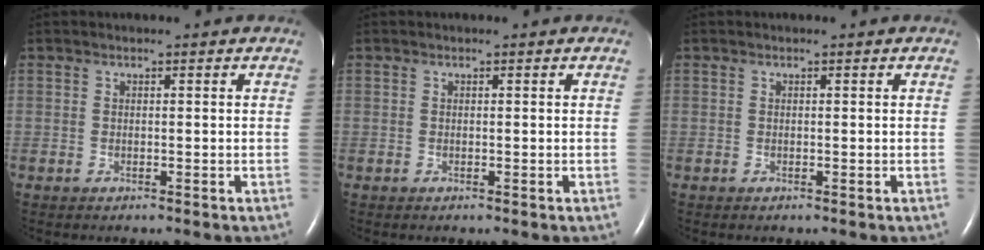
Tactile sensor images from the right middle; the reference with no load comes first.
{"total": 0.0}
{"total": 0.0}